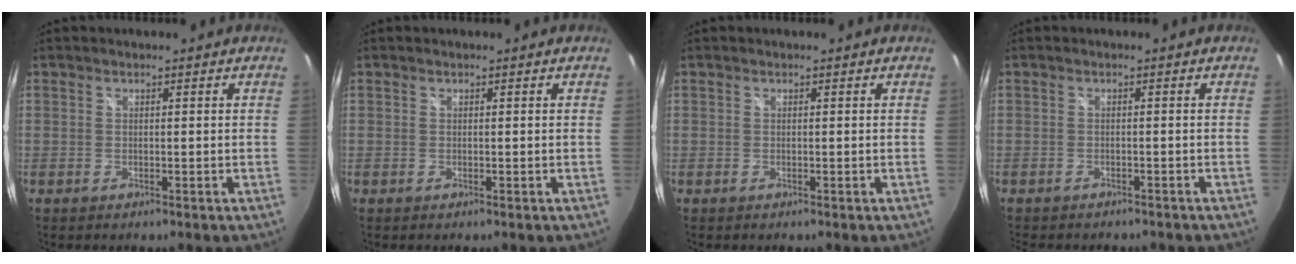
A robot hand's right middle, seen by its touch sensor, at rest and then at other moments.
{"total": 0.0}
{"total": 0.0}
{"total": 4.6, "force": [-4.1, 1.4, 1.6], "torque": [-0.037, -0.013, -0.057]}